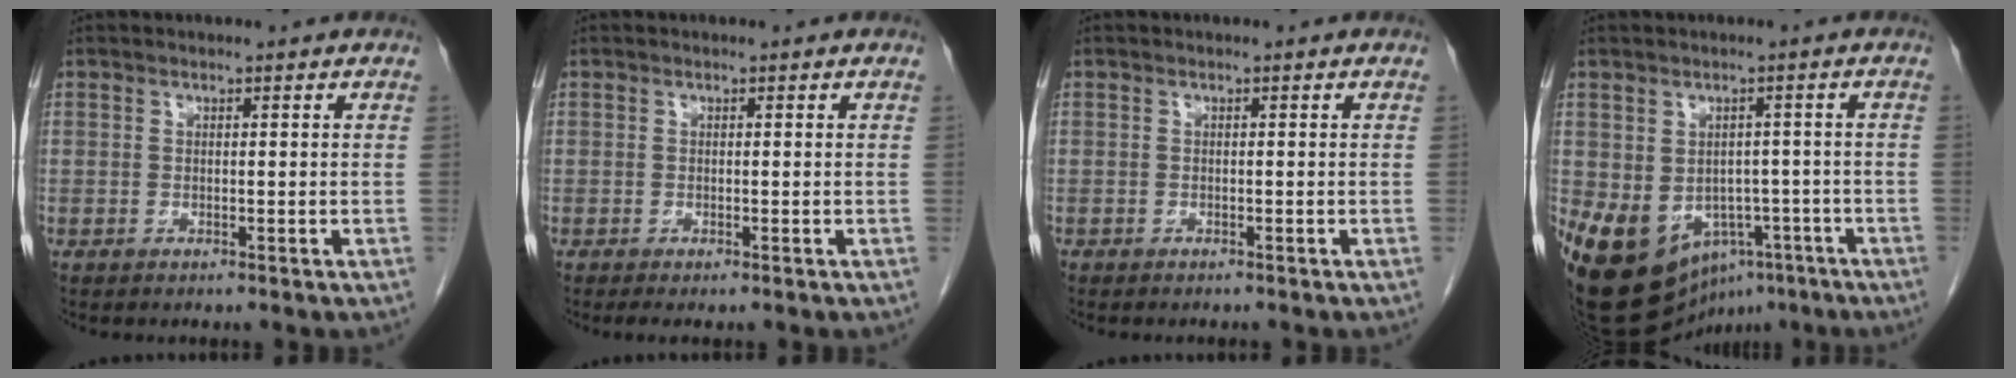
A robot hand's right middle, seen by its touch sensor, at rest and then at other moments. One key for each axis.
{"total": 1.1, "fx": -0.8, "fy": 0.0, "fz": 0.8, "tx": -0.015, "ty": -0.007, "tz": -0.011}
{"total": 0.5, "fx": -0.5, "fy": 0.1, "fz": 0.1, "tx": -0.006, "ty": -0.001, "tz": -0.010}
{"total": 15.1, "fx": -7.0, "fy": 10.8, "fz": 7.9, "tx": -0.161, "ty": 0.008, "tz": -0.087}